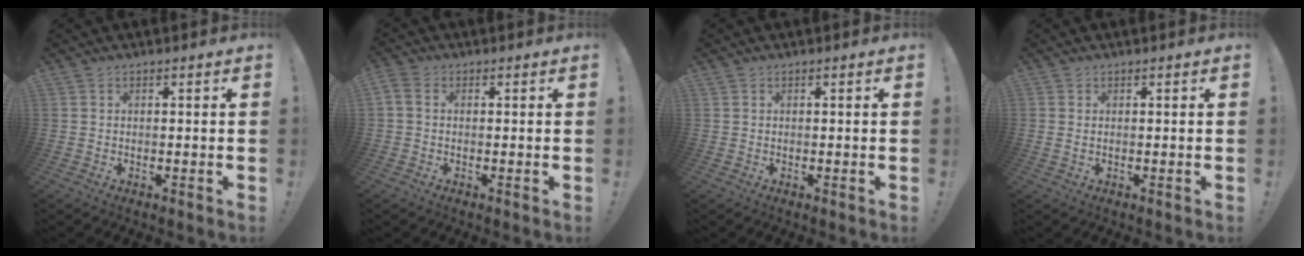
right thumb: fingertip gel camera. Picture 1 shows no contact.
{"total": 2.4, "force": [0.3, 1.8, 1.6], "torque": [-0.032, 0.006, 0.008]}
{"total": 0.0}
{"total": 0.6, "force": [0.5, 0.2, 0.2], "torque": [0.000, -0.002, 0.008]}